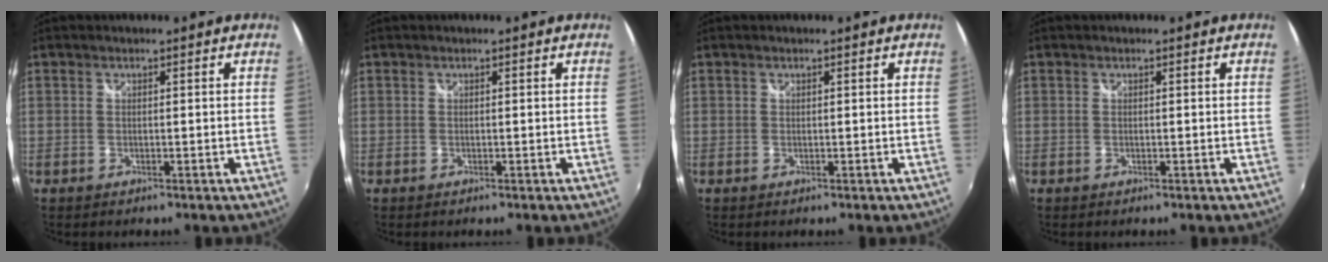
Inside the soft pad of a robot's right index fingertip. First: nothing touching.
{"total": 0.0}
{"total": 0.0}
{"total": 0.0}